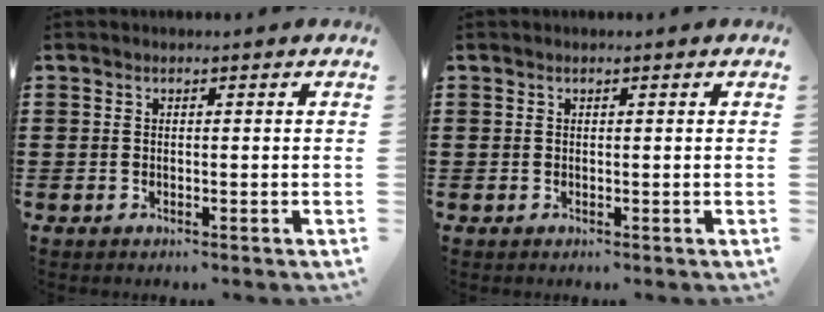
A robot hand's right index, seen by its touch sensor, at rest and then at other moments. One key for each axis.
{"total": 0.0}